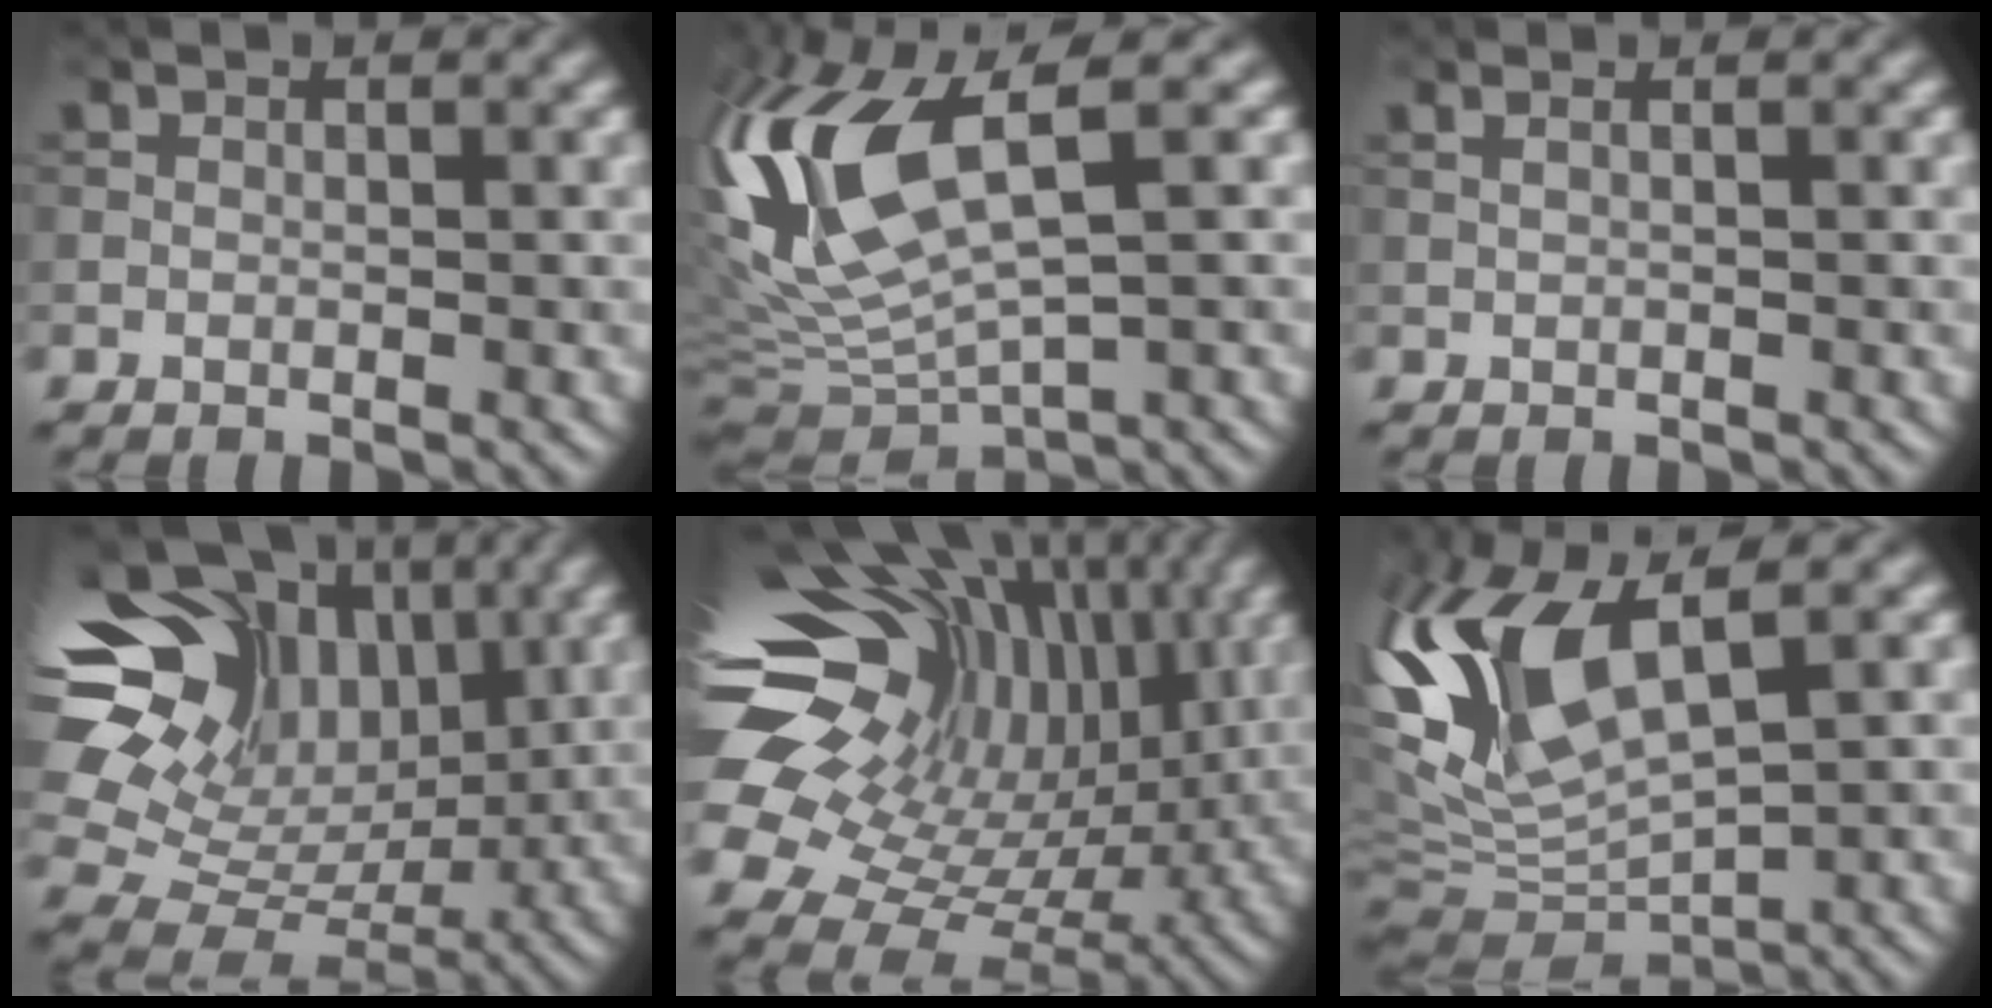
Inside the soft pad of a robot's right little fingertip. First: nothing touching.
{"total": 14.0, "force": [2.7, 5.4, 12.7], "torque": [-0.303, 0.006, 0.063]}
{"total": 1.9, "force": [1.0, 0.9, 1.3], "torque": [-0.010, 0.009, -0.009]}
{"total": 15.1, "force": [6.0, 10.5, 9.1], "torque": [-0.193, 0.045, 0.107]}
{"total": 17.6, "force": [6.4, 11.1, 12.1], "torque": [-0.230, 0.036, 0.128]}
{"total": 10.3, "force": [3.4, 4.0, 8.8], "torque": [-0.205, 0.004, 0.065]}